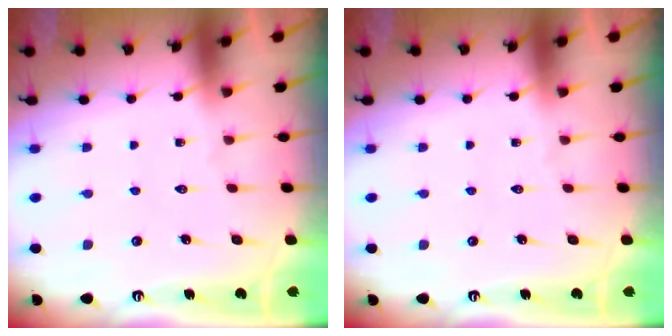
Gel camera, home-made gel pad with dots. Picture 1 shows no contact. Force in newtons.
{"total": 0.0}